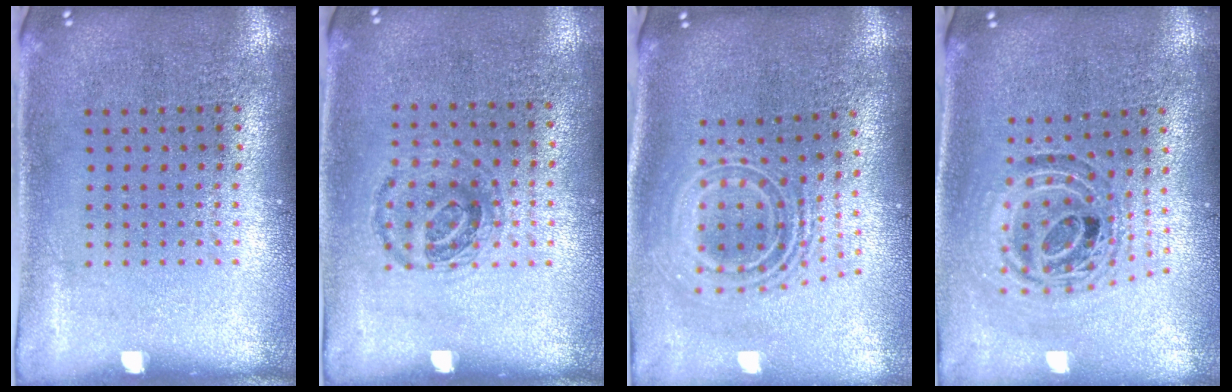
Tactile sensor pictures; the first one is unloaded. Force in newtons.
{"total": 0.9, "press": 0.8, "slide": 0.4}
{"total": 2.5, "press": 1.7, "slide": 1.8}
{"total": 1.1, "press": 1.0, "slide": 0.4}